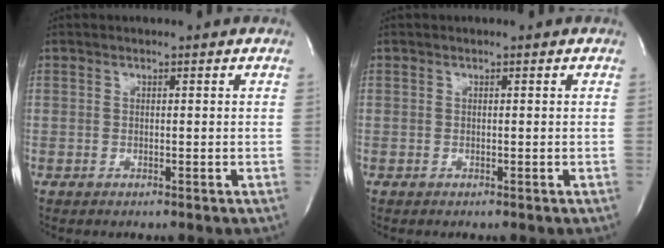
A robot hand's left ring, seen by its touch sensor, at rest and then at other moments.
{"total": 0.0}